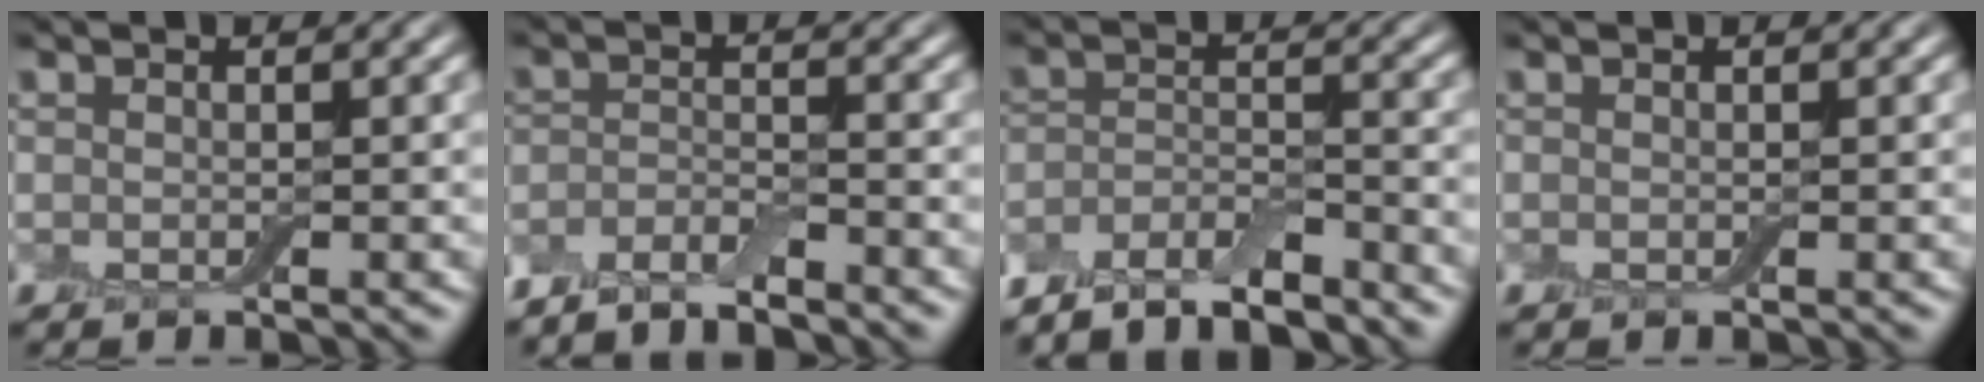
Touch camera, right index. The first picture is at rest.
{"total": 3.4, "force": [-3.0, 0.7, 1.3], "torque": [-0.029, 0.002, -0.063]}
{"total": 5.6, "force": [-5.0, 1.5, 2.2], "torque": [-0.043, -0.002, -0.092]}
{"total": 0.0}